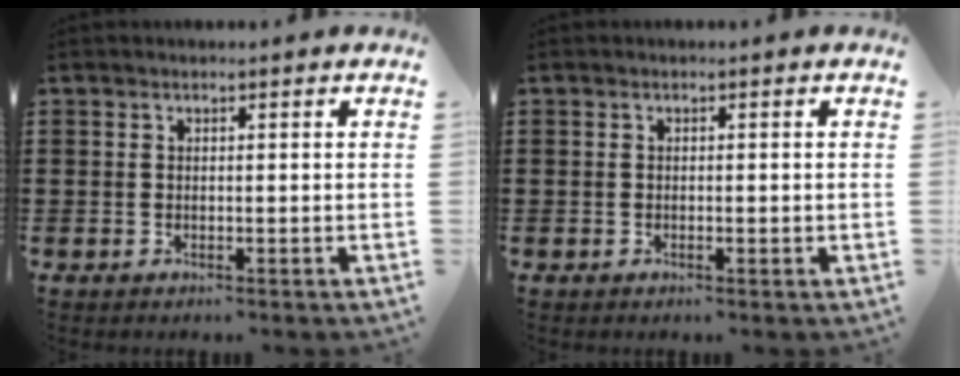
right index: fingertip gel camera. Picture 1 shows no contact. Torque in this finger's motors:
{"motor_torque": [0.00, -0.02, -0.01, 0.00]}